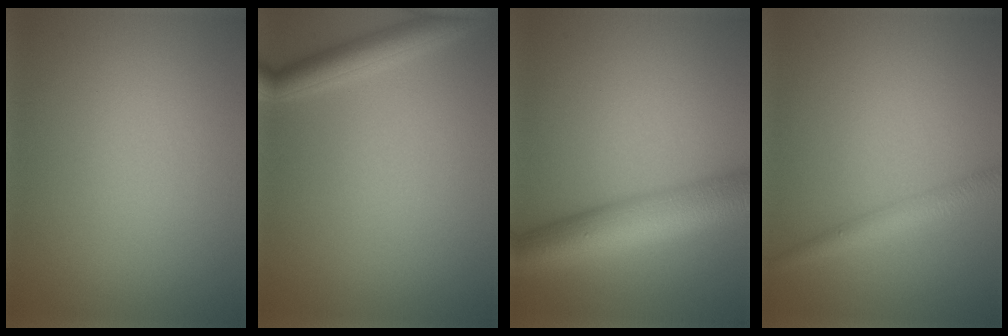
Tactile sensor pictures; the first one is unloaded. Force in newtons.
{"total": 3.1, "press": 3.1, "slide": 0.2}
{"total": 9.2, "press": 9.2, "slide": 0.2}
{"total": 2.6, "press": 2.6, "slide": 0.1}